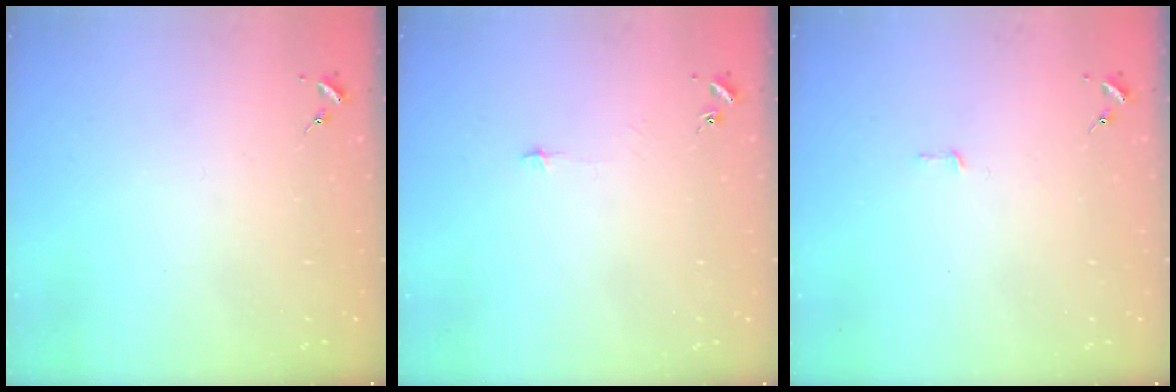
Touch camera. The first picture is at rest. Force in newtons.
{"total": 2.7, "press": 2.6, "slide": 0.3}
{"total": 2.6, "press": 2.6, "slide": 0.2}